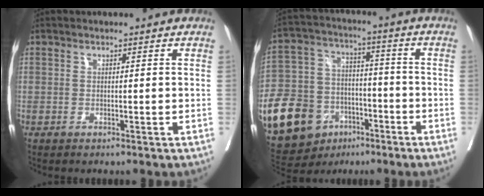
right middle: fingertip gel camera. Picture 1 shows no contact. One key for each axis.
{"total": 24.4, "fx": -12.3, "fy": 17.2, "fz": 12.3, "tx": -0.325, "ty": 0.028, "tz": -0.206}